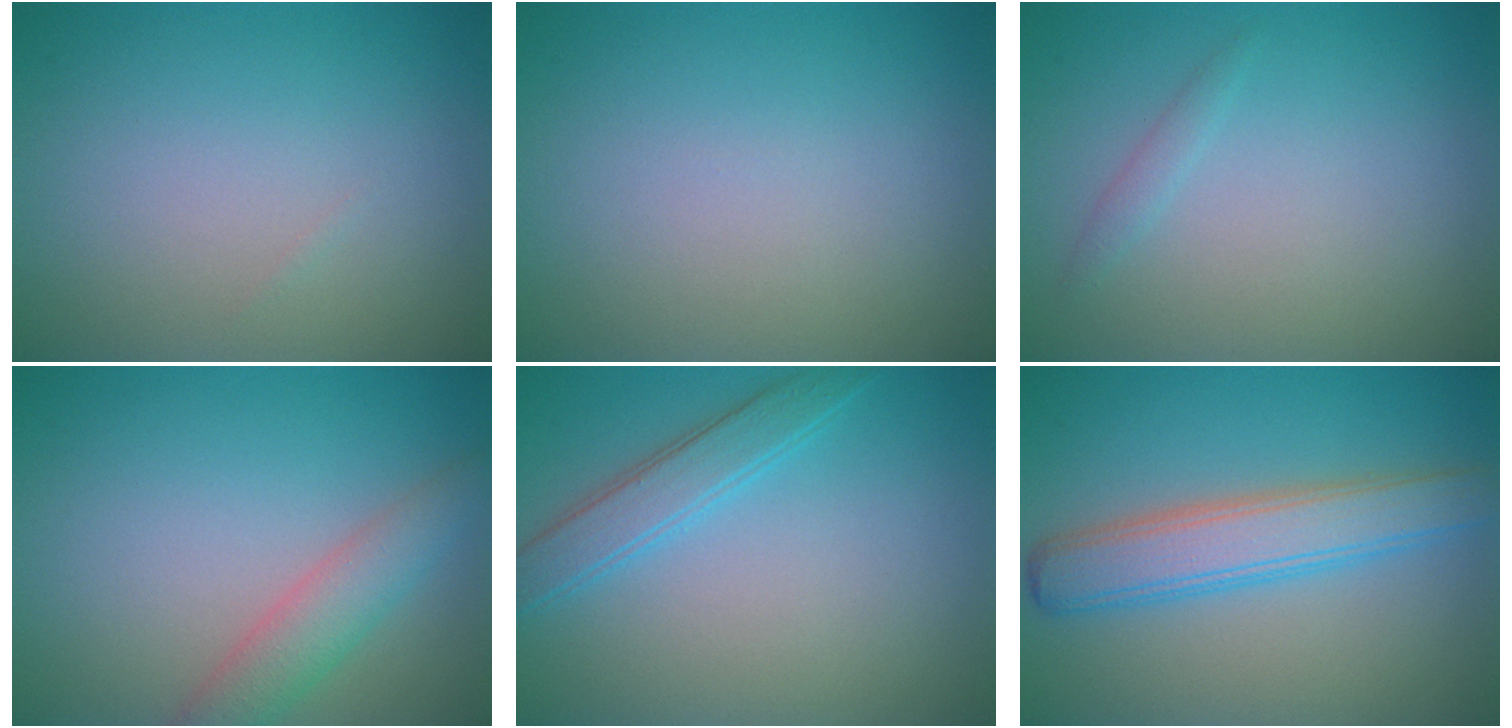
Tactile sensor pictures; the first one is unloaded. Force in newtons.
{"total": 0.0}
{"total": 0.8, "press": 0.8, "slide": 0.0}
{"total": 3.2, "press": 3.2, "slide": 0.2}
{"total": 2.8, "press": 2.8, "slide": 0.1}
{"total": 5.0, "press": 5.0, "slide": 0.2}